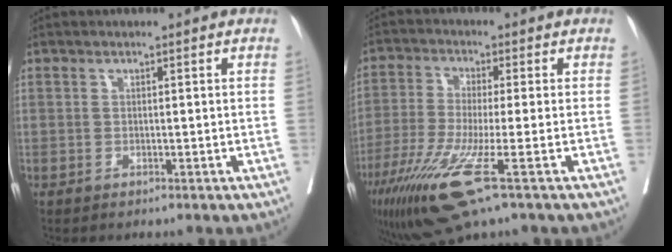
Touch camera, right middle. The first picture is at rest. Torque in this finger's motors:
{"motor_torque": [1.01, -1.13, 0.53, 0.21]}